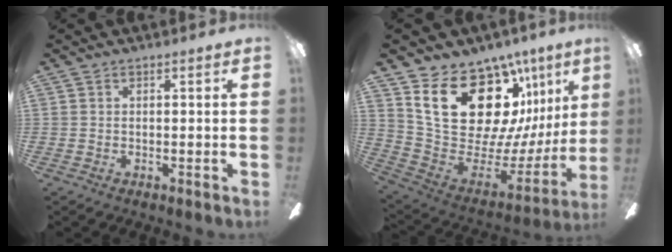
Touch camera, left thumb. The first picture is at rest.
{"total": 26.3, "force": [14.3, 15.0, 16.2], "torque": [-0.267, -0.089, 0.290]}